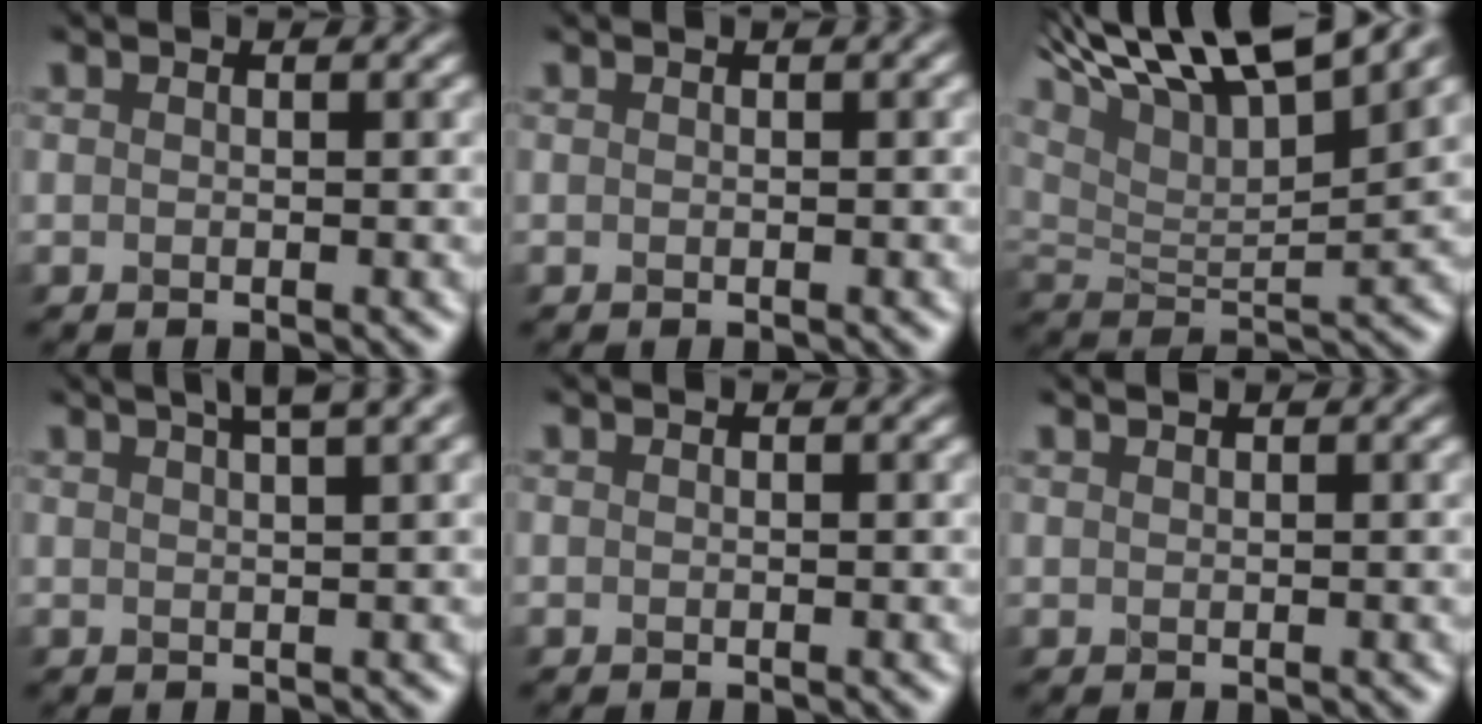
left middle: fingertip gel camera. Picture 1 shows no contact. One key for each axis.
{"total": 1.1, "fx": 0.4, "fy": 0.5, "fz": 0.9, "tx": -0.007, "ty": 0.013, "tz": -0.002}
{"total": 12.6, "fx": 8.3, "fy": 3.6, "fz": 8.8, "tx": -0.186, "ty": 0.028, "tz": 0.159}
{"total": 4.3, "fx": 2.9, "fy": 0.9, "fz": 3.0, "tx": -0.032, "ty": 0.032, "tz": 0.032}
{"total": 0.0}
{"total": 1.3, "fx": 1.0, "fy": 0.4, "fz": 0.6, "tx": 0.000, "ty": 0.015, "tz": 0.005}